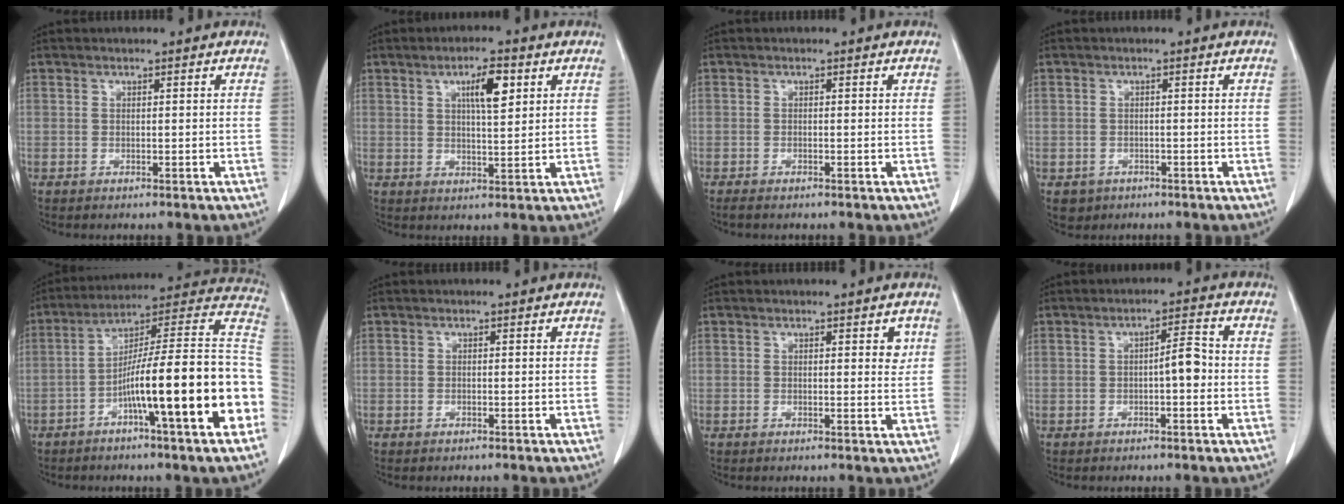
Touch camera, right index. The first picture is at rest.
{"total": 5.8, "force": [2.4, 1.2, 5.1], "torque": [-0.087, 0.002, 0.039]}
{"total": 1.4, "force": [-1.2, 0.2, 0.7], "torque": [-0.014, -0.003, -0.016]}
{"total": 2.7, "force": [-1.3, 2.3, 0.3], "torque": [-0.004, 0.005, -0.016]}
{"total": 21.6, "force": [-6.3, 0.5, 20.6], "torque": [-0.248, 0.020, -0.102]}
{"total": 0.0}
{"total": 2.0, "force": [0.8, 0.8, 1.6], "torque": [-0.016, -0.004, 0.009]}
{"total": 3.5, "force": [-0.6, 0.7, 3.4], "torque": [-0.051, 0.010, -0.008]}